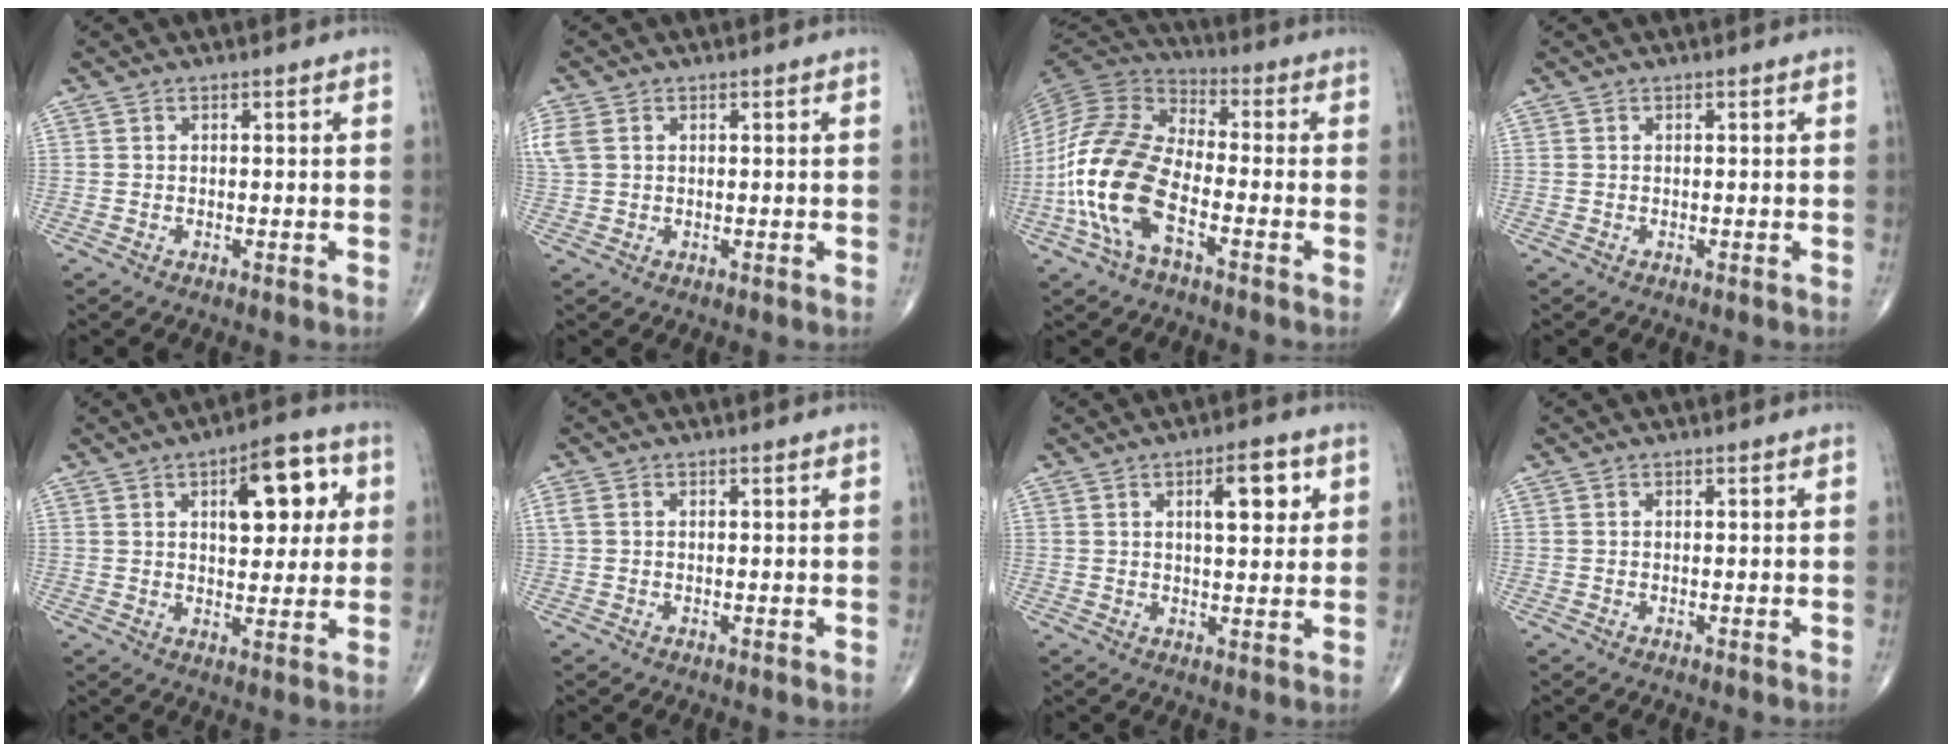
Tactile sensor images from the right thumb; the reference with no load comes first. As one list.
[{"total": 4.0, "force": [1.0, 2.8, 2.5], "torque": [-0.081, 0.013, 0.026]}, {"total": 17.4, "force": [-5.6, 8.1, 14.4], "torque": [-0.308, 0.032, -0.112]}, {"total": 0.0}, {"total": 12.3, "force": [3.8, 5.9, 10.1], "torque": [-0.101, 0.002, 0.050]}, {"total": 1.1, "force": [0.2, 0.8, 0.8], "torque": [-0.024, 0.009, 0.008]}, {"total": 7.5, "force": [2.8, 2.8, 6.4], "torque": [-0.075, -0.011, 0.039]}, {"total": 0.0}]